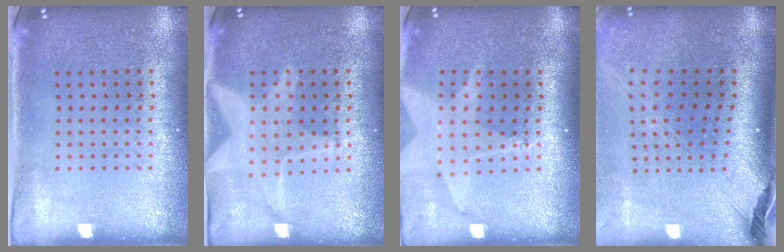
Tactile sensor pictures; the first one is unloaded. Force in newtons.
{"total": 1.9, "press": 1.9, "slide": 0.2}
{"total": 2.0, "press": 1.6, "slide": 1.3}
{"total": 2.7, "press": 1.9, "slide": 1.9}